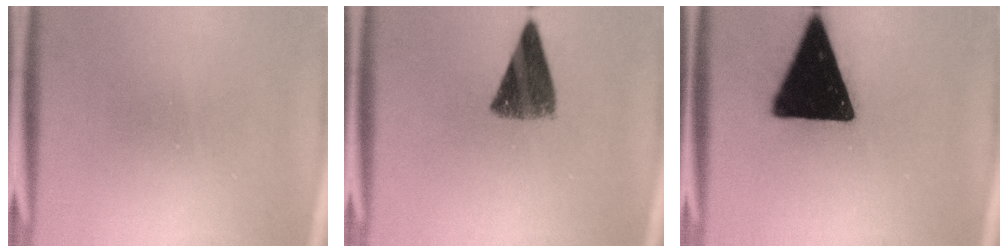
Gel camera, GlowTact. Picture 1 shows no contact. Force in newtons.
{"total": 8.8}
{"total": 22.2}